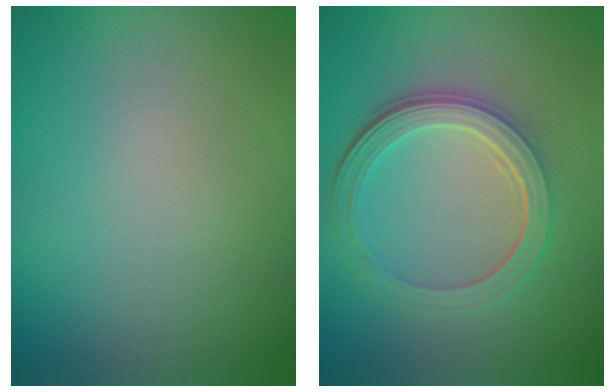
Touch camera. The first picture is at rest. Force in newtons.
{"total": 4.7, "press": 3.6, "slide": 3.1}